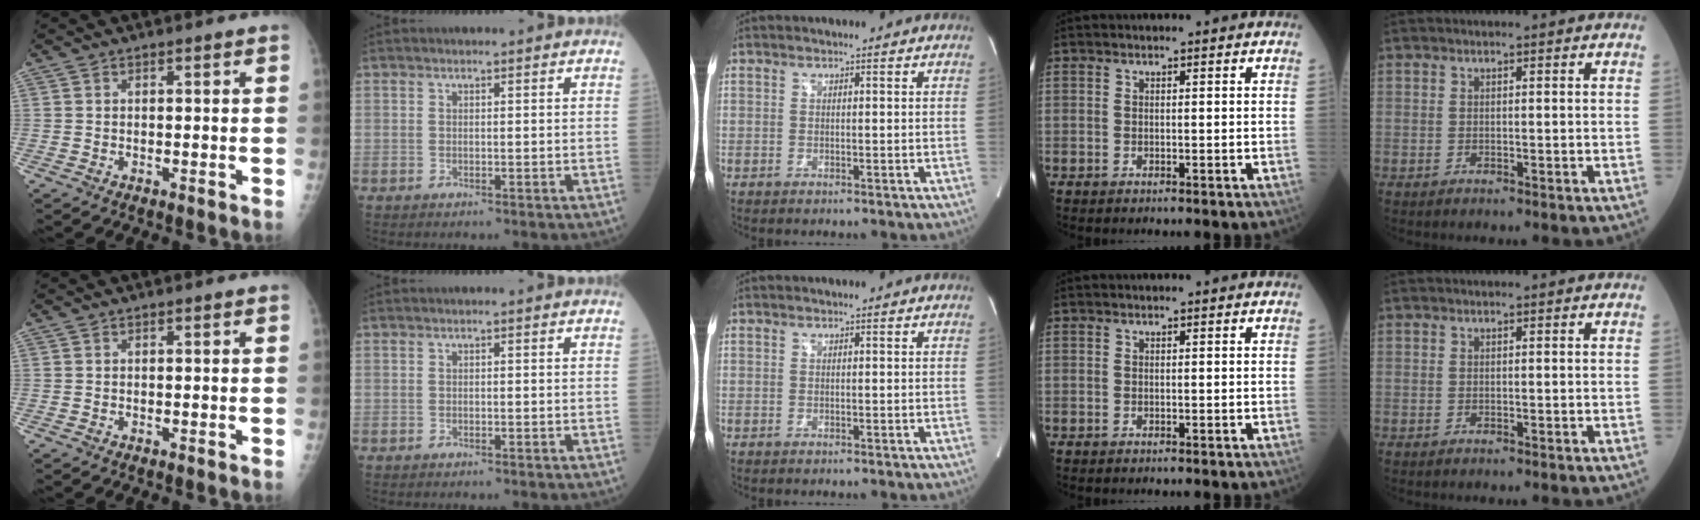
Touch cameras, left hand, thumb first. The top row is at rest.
{}